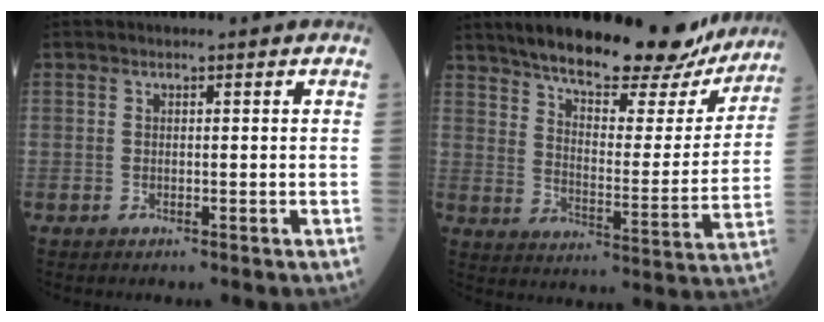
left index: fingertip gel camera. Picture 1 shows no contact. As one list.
[{"total": 24.1, "force": [20.4, 5.8, 11.6], "torque": [-0.170, -0.011, 0.270]}]